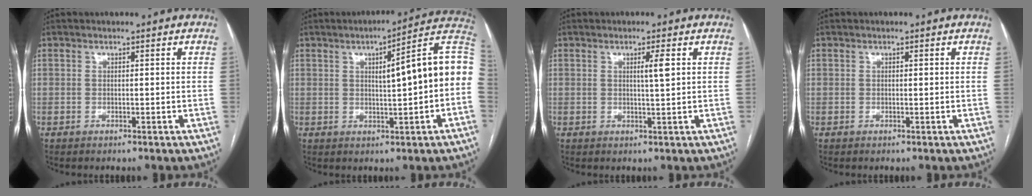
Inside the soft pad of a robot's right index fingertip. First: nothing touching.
{"total": 13.2, "force": [1.0, 1.1, 13.1], "torque": [-0.174, 0.030, 0.010]}
{"total": 2.6, "force": [0.8, -0.2, 2.4], "torque": [-0.044, -0.005, 0.013]}
{"total": 0.0}